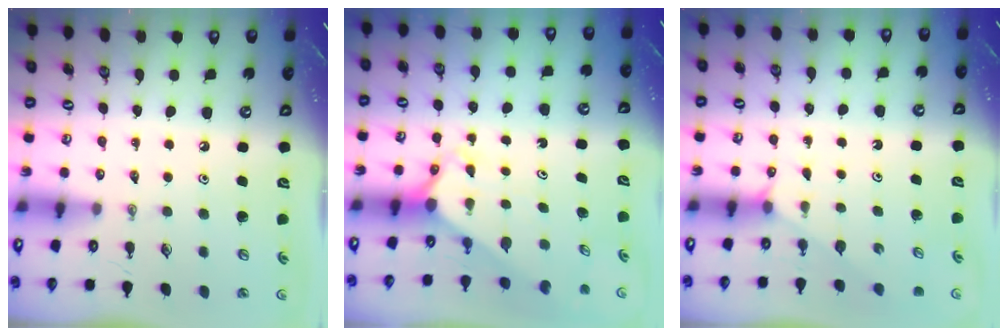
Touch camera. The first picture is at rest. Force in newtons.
{"total": 2.7, "press": 2.7, "slide": 0.0}
{"total": 2.2, "press": 2.2, "slide": 0.4}